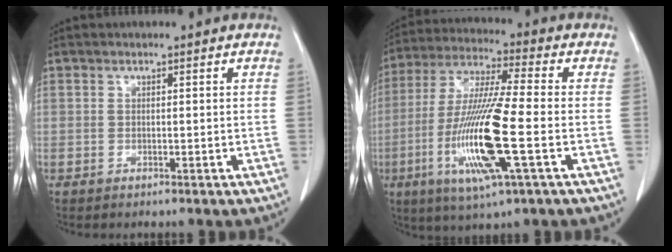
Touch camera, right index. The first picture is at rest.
{"total": 16.1, "force": [-4.2, 0.7, 15.6], "torque": [-0.323, -0.019, -0.082]}